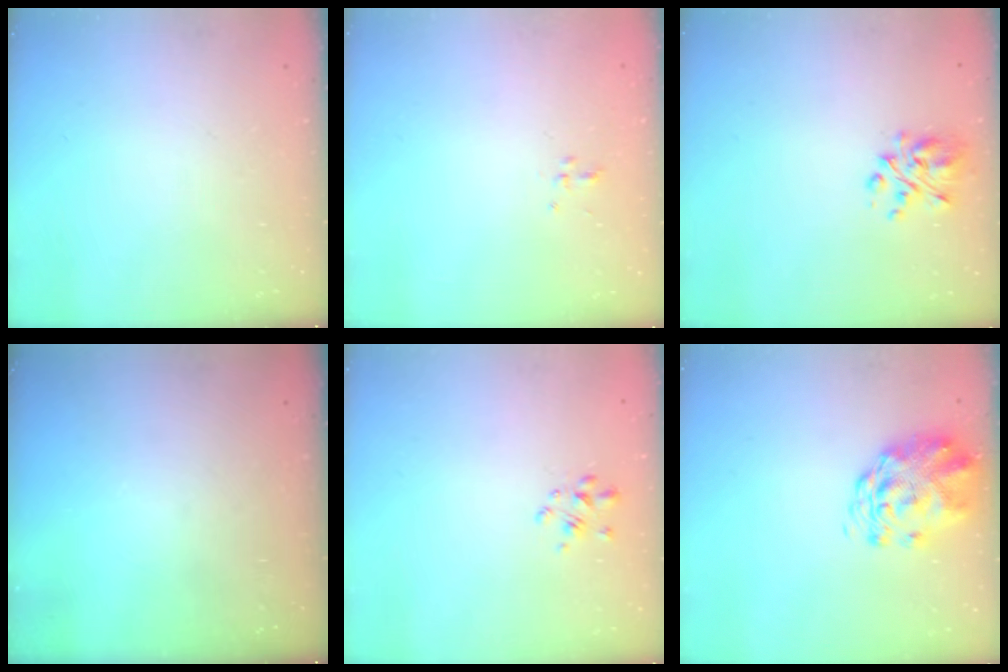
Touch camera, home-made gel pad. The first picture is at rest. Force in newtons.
{"total": 2.0, "press": 1.8, "slide": 0.9}
{"total": 5.3, "press": 5.1, "slide": 1.6}
{"total": 0.0}
{"total": 2.7, "press": 2.4, "slide": 1.1}
{"total": 2.9, "press": 2.7, "slide": 1.1}